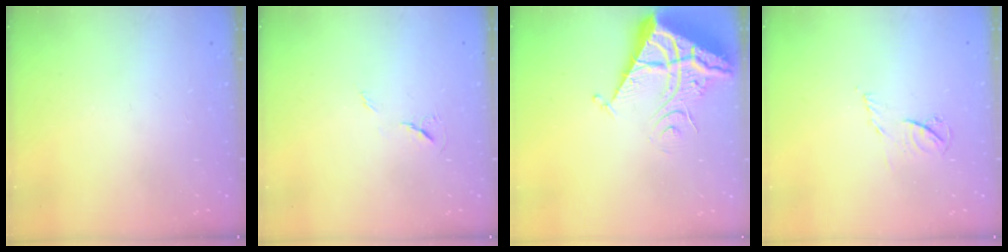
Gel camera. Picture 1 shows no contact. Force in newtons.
{"total": 5.8, "press": 5.4, "slide": 2.2}
{"total": 9.6, "press": 9.5, "slide": 1.1}
{"total": 5.4, "press": 5.3, "slide": 0.7}